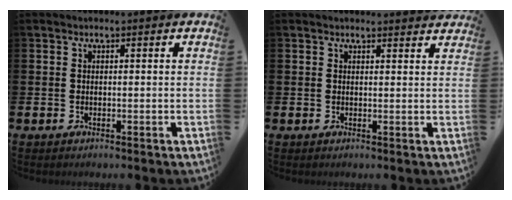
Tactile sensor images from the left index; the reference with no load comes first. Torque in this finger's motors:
{"motor_torque": [0.95, -1.19, 0.18, 0.03]}